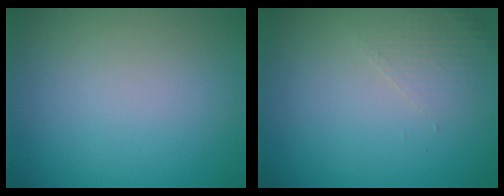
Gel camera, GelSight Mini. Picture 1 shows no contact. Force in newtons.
{"total": 1.6, "press": 1.6, "slide": 0.4}